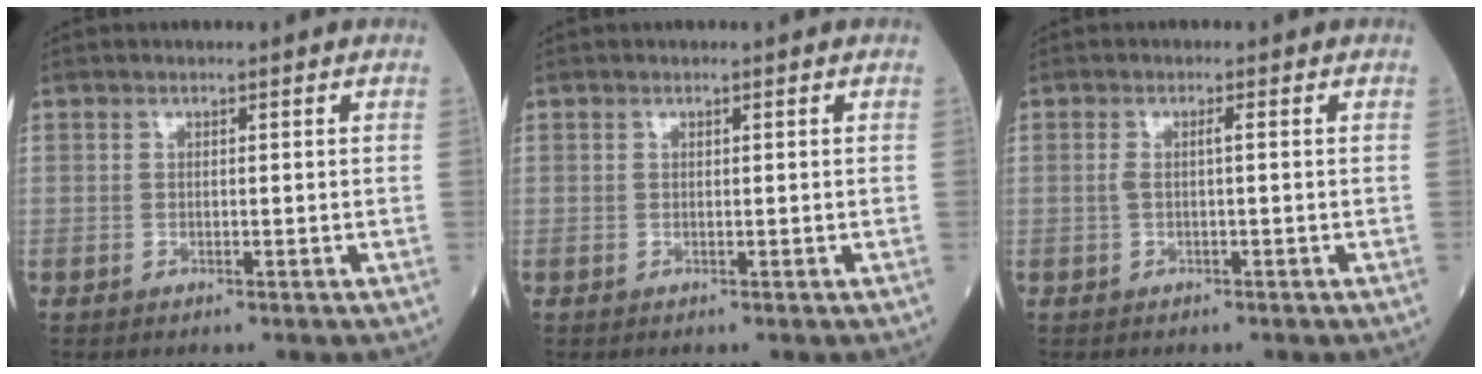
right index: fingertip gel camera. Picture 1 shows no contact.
{"total": 0.0}
{"total": 1.5, "force": [-0.1, 0.0, 1.4], "torque": [-0.030, 0.003, -0.001]}